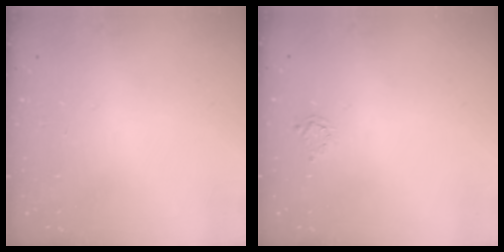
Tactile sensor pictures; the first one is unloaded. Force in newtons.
{"total": 2.5, "press": 2.5, "slide": 0.4}